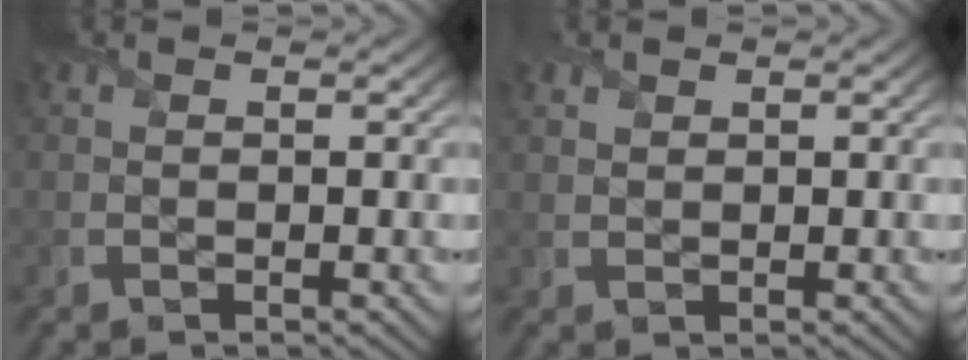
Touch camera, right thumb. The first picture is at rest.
{"total": 1.2, "force": [1.0, 0.6, 0.3], "torque": [-0.011, 0.001, 0.023]}